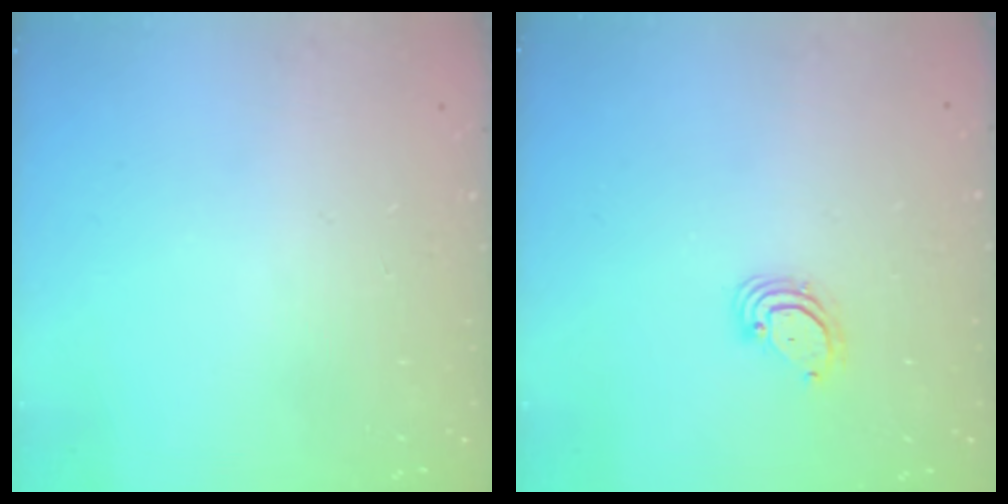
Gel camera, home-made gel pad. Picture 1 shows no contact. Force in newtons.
{"total": 3.7, "press": 3.7, "slide": 0.1}